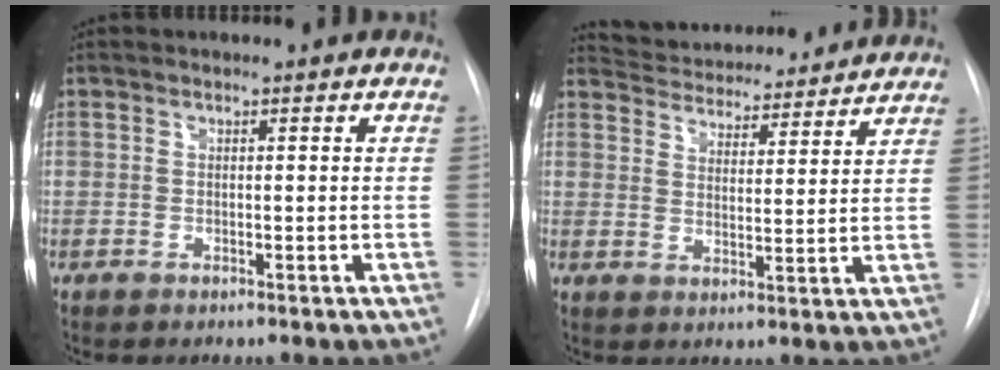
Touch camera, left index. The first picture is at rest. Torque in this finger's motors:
{"motor_torque": [-0.46, -1.35, 0.11, 0.01]}